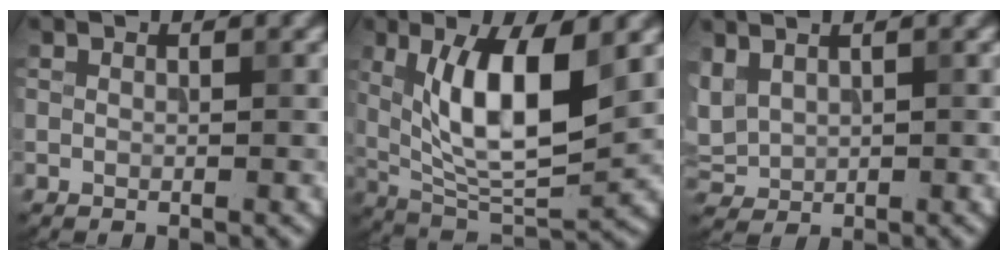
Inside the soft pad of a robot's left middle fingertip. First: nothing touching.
{"total": 9.4, "force": [2.3, 3.3, 8.5], "torque": [-0.152, -0.011, 0.045]}
{"total": 2.2, "force": [1.1, 1.5, 1.2], "torque": [-0.033, 0.007, 0.028]}